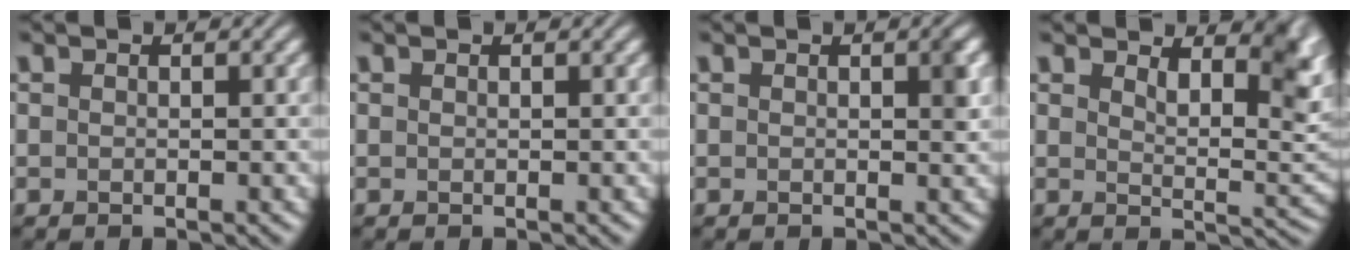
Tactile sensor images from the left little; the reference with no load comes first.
{"total": 0.0}
{"total": 1.2, "force": [0.3, 0.2, 1.1], "torque": [-0.015, 0.000, 0.004]}
{"total": 5.8, "force": [3.5, 2.2, 4.0], "torque": [-0.051, -0.008, 0.051]}